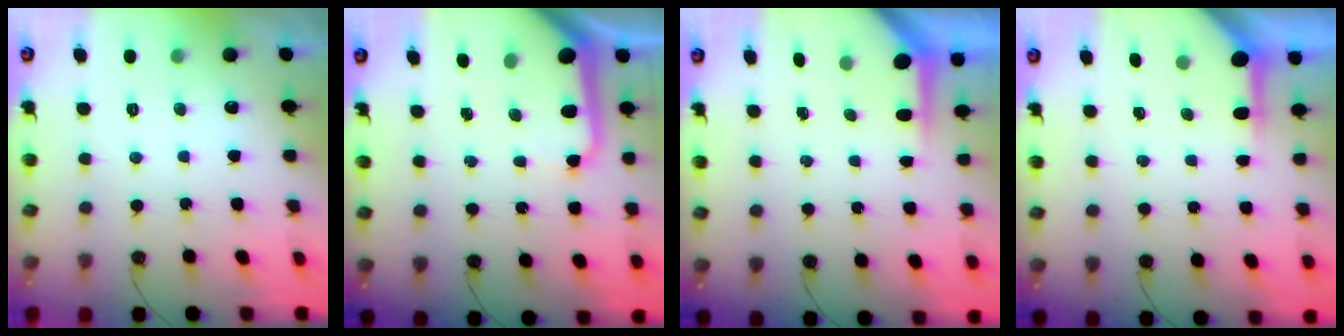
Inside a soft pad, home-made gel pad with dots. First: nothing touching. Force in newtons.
{"total": 12.7, "press": 12.7, "slide": 1.4}
{"total": 3.6, "press": 3.5, "slide": 0.4}
{"total": 3.8, "press": 3.8, "slide": 0.5}